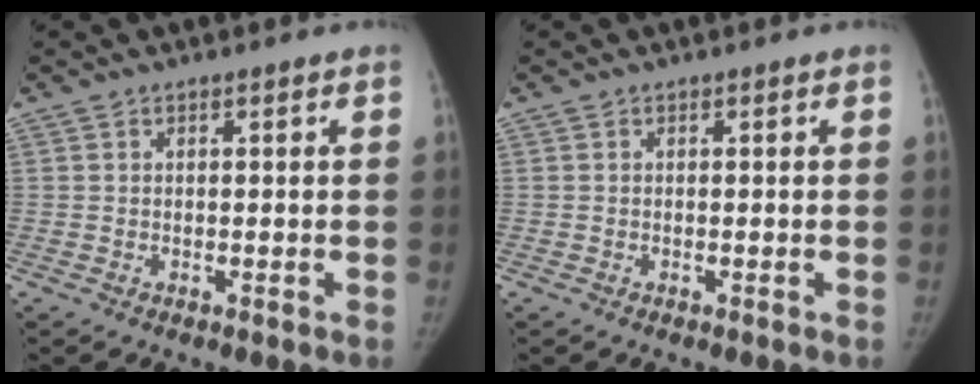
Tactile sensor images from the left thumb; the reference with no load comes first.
{"total": 0.0}